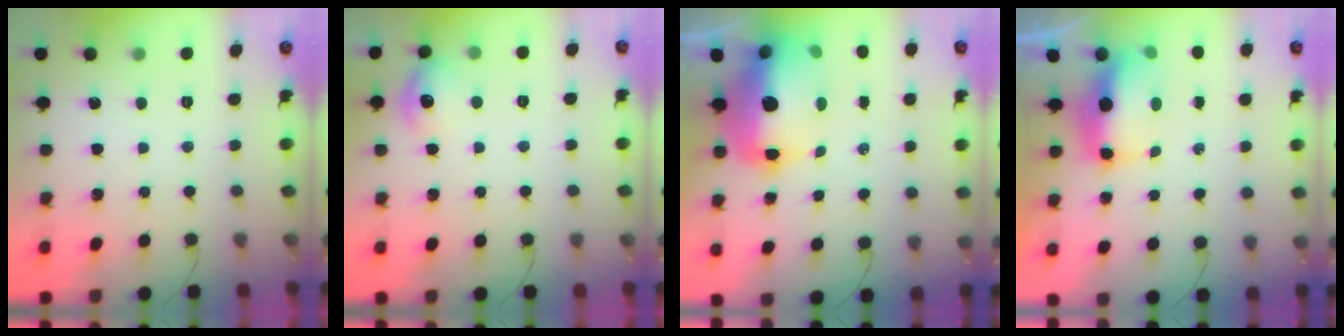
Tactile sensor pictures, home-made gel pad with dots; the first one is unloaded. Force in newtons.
{"total": 9.1, "press": 9.0, "slide": 1.2}
{"total": 15.3, "press": 14.9, "slide": 3.3}
{"total": 8.2, "press": 8.1, "slide": 1.0}